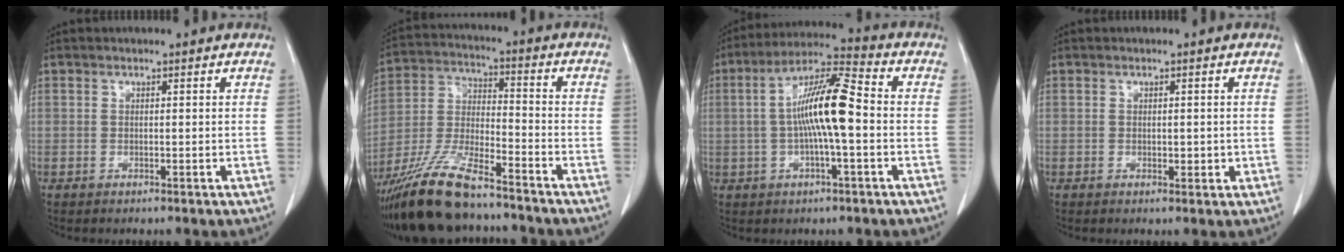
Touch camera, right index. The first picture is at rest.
{"total": 15.1, "force": [-12.2, 2.6, 8.5], "torque": [-0.180, -0.022, -0.225]}
{"total": 11.3, "force": [-0.5, 1.5, 11.2], "torque": [-0.209, 0.022, -0.015]}
{"total": 1.5, "force": [-0.2, 0.8, 1.3], "torque": [-0.016, -0.001, 0.002]}